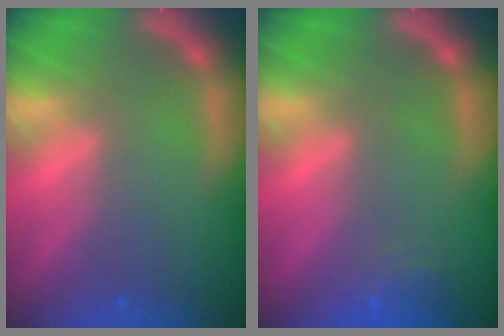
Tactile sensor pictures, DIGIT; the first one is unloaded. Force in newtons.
{"total": 2.5}